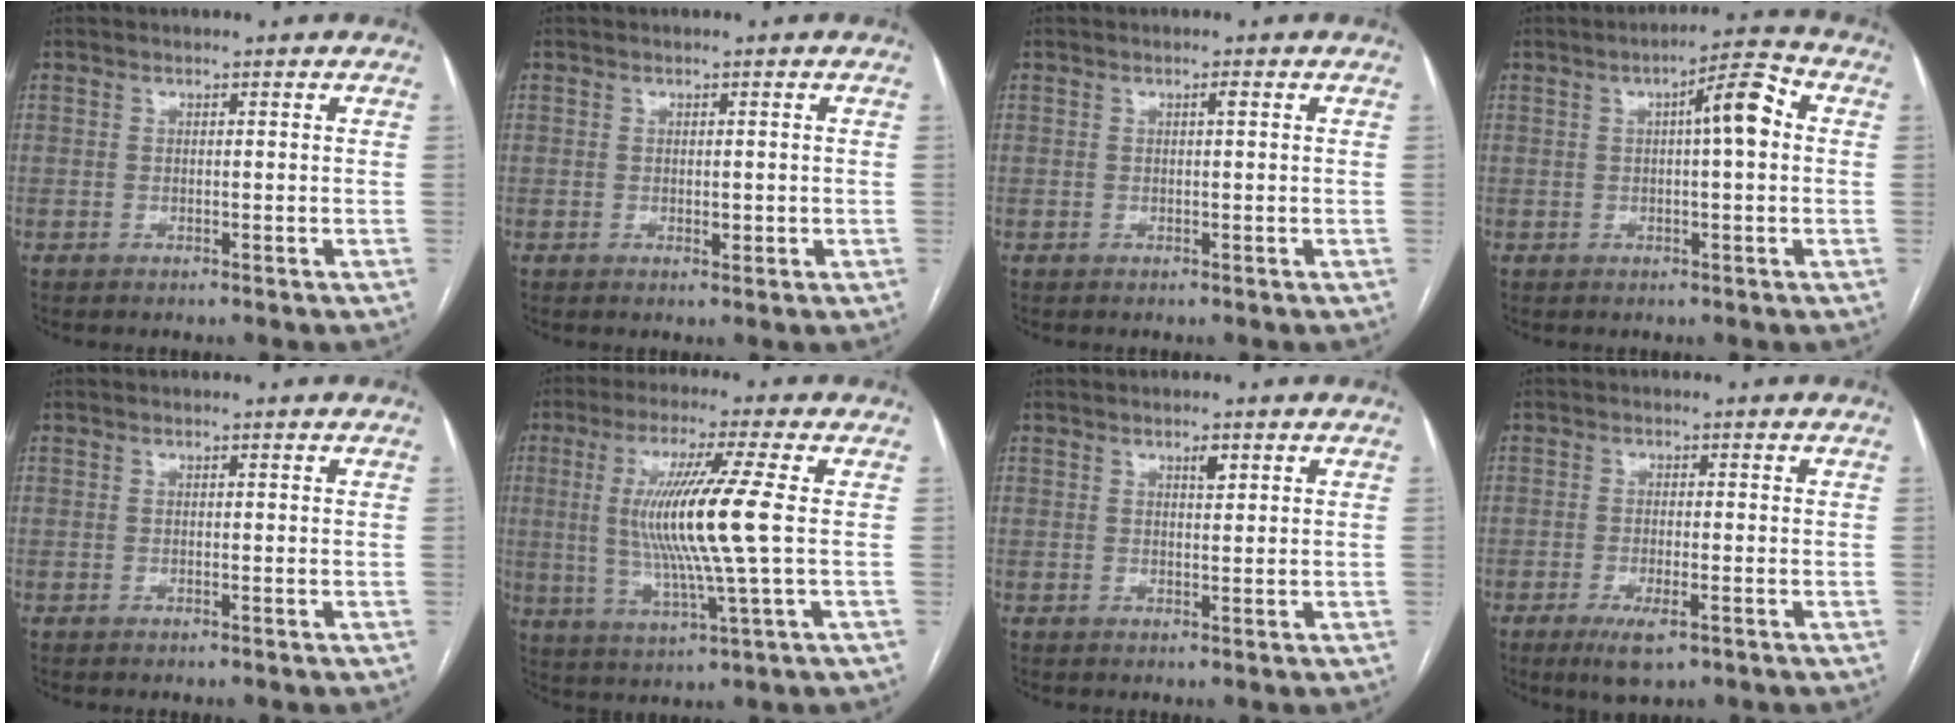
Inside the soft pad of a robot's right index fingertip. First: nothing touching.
{"total": 1.3, "force": [-0.1, 0.7, 1.0], "torque": [-0.013, -0.001, 0.001]}
{"total": 0.7, "force": [0.2, 0.0, 0.7], "torque": [-0.012, 0.002, 0.003]}
{"total": 6.7, "force": [1.0, 1.0, 6.5], "torque": [-0.099, 0.023, 0.010]}
{"total": 0.0}
{"total": 12.9, "force": [1.0, -1.0, 12.9], "torque": [-0.259, -0.011, 0.017]}
{"total": 1.5, "force": [0.9, 0.4, 1.2], "torque": [-0.020, -0.001, 0.014]}
{"total": 4.7, "force": [-2.5, 1.2, 3.8], "torque": [-0.073, -0.008, -0.038]}